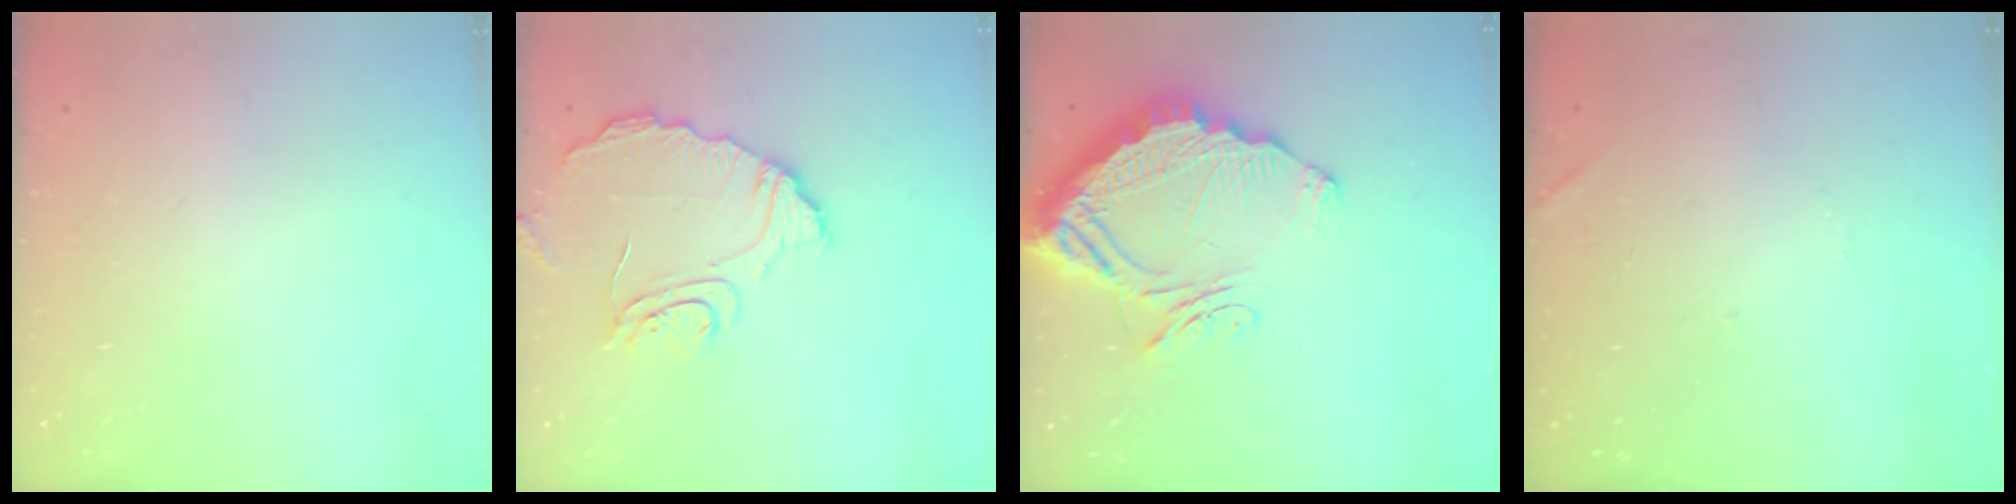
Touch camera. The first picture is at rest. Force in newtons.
{"total": 10.5, "press": 10.5, "slide": 0.5}
{"total": 19.3, "press": 19.2, "slide": 1.5}
{"total": 5.7, "press": 5.7, "slide": 0.1}